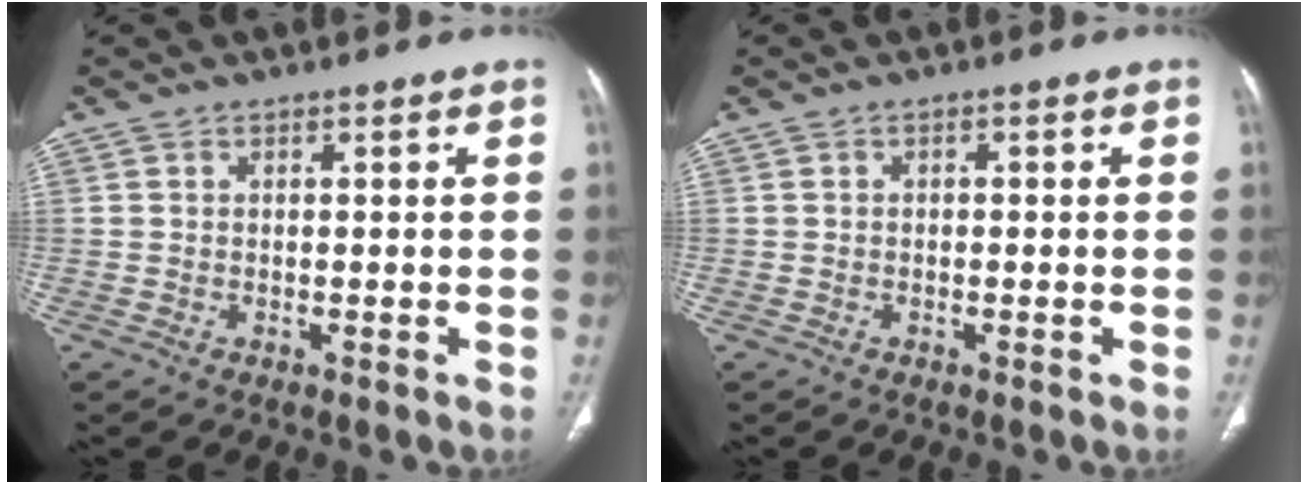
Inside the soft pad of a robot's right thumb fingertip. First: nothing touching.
{"total": 0.6, "force": [-0.1, 0.4, 0.4], "torque": [-0.001, 0.002, -0.007]}